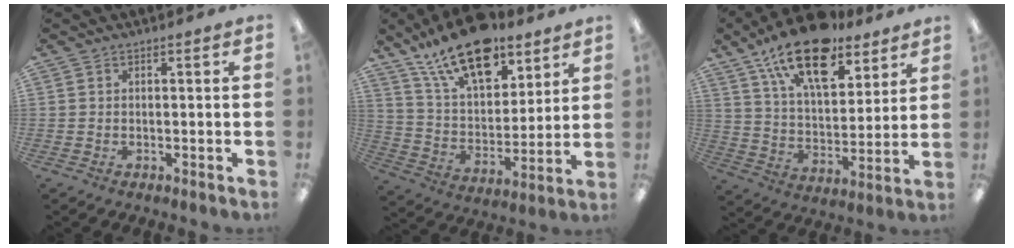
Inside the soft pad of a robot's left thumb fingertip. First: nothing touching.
{"total": 19.6, "force": [14.0, 8.7, 10.7], "torque": [-0.186, -0.073, 0.245]}
{"total": 20.3, "force": [13.9, 9.0, 11.7], "torque": [-0.194, -0.071, 0.243]}